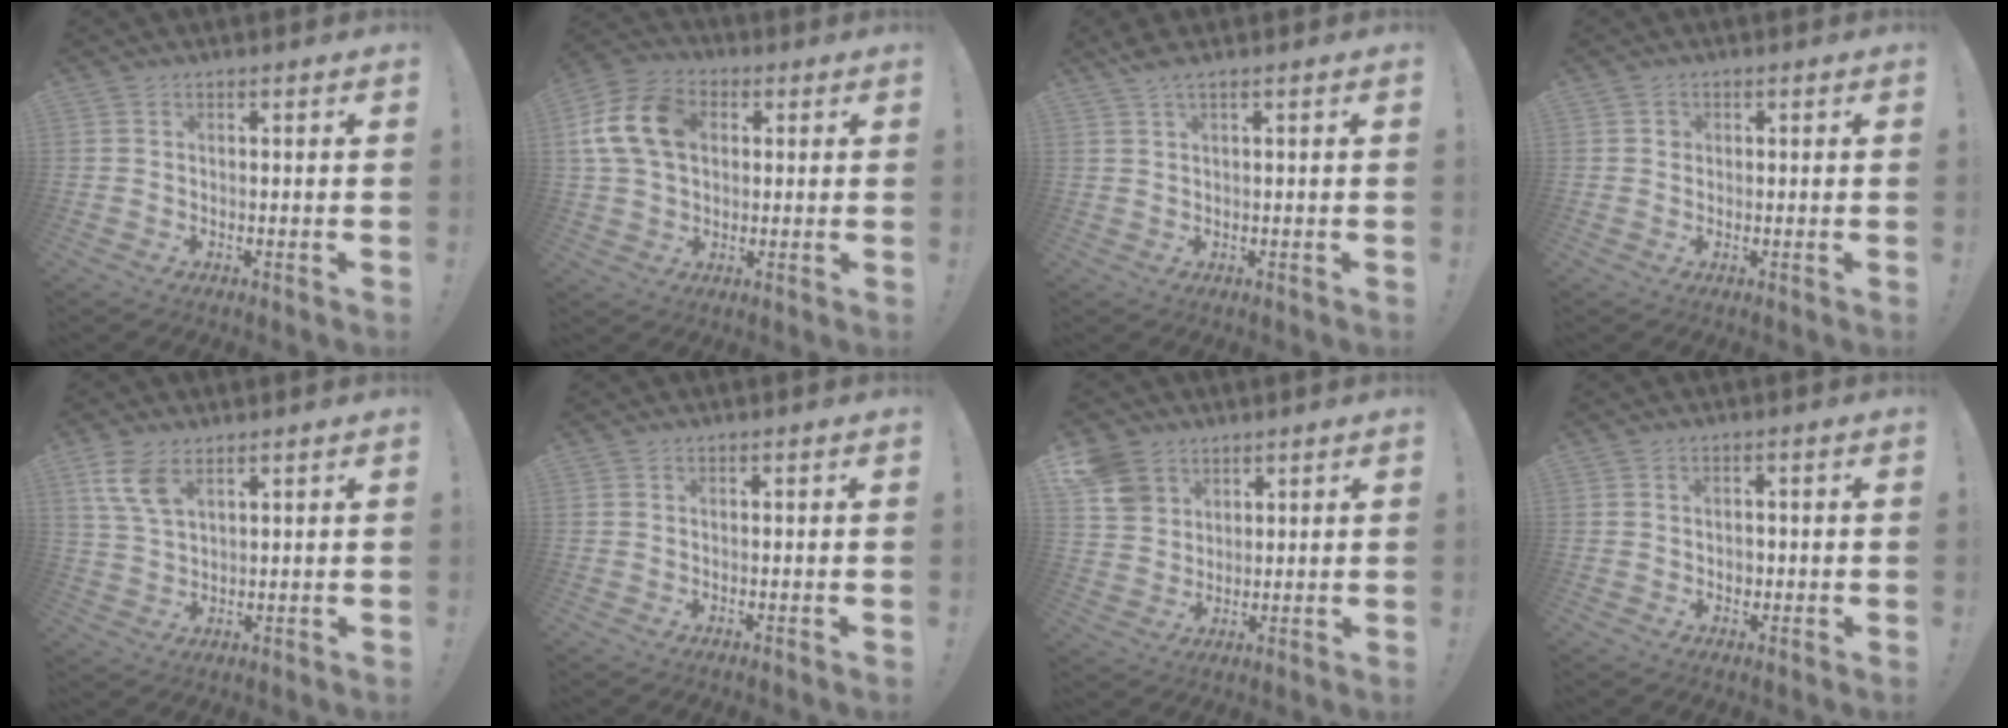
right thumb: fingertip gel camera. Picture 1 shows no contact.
{"total": 15.0, "force": [3.2, 11.0, 9.6], "torque": [-0.178, 0.008, 0.064]}
{"total": 2.7, "force": [1.5, 0.2, 2.2], "torque": [-0.042, -0.004, 0.027]}
{"total": 1.6, "force": [0.2, 1.6, 0.4], "torque": [0.000, 0.001, 0.001]}
{"total": 7.9, "force": [4.6, 4.0, 5.1], "torque": [-0.100, -0.019, 0.087]}
{"total": 0.0}
{"total": 9.2, "force": [5.6, 6.8, 2.7], "torque": [-0.052, -0.024, 0.115]}
{"total": 2.0, "force": [-0.5, 1.8, 0.7], "torque": [-0.005, 0.001, -0.011]}